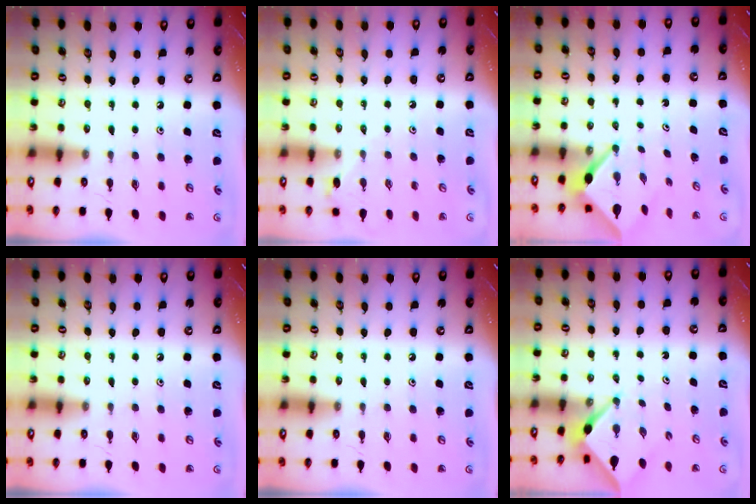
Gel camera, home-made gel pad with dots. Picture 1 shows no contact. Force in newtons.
{"total": 4.1, "press": 4.0, "slide": 0.6}
{"total": 3.5, "press": 3.5, "slide": 0.1}
{"total": 0.0}
{"total": 0.0}
{"total": 3.2, "press": 3.2, "slide": 0.3}